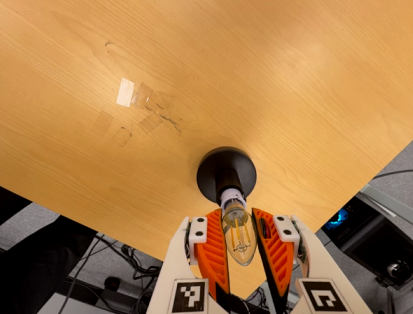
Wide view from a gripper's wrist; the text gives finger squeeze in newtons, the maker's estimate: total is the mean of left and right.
{"total": 11.3, "left": 10.6, "right": 12.0}